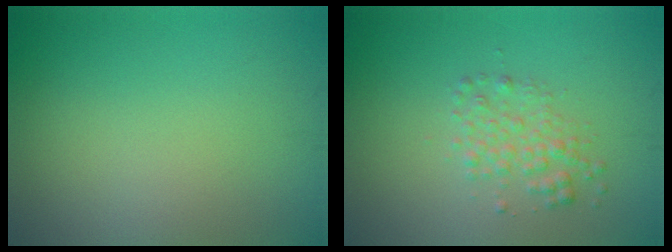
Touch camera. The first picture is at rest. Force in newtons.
{"total": 2.2, "press": 2.2, "slide": 0.0}